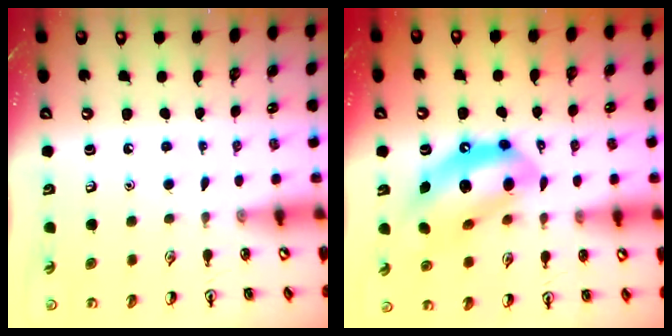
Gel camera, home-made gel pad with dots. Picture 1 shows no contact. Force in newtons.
{"total": 13.4, "press": 13.0, "slide": 3.5}